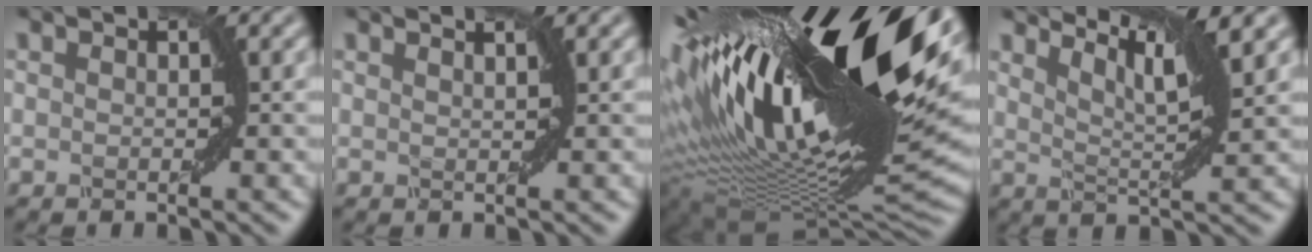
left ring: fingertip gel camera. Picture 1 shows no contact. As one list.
[{"total": 2.0, "force": [1.4, 0.8, 1.2], "torque": [0.006, 0.003, -0.005]}, {"total": 19.8, "force": [5.7, 7.8, 17.3], "torque": [-0.312, -0.001, 0.114]}, {"total": 6.4, "force": [4.6, 1.1, 4.3], "torque": [-0.065, 0.010, 0.069]}]